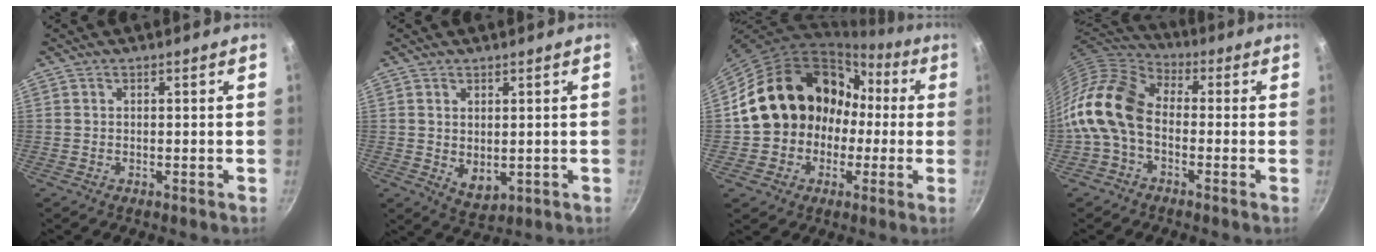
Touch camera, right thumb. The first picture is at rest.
{"total": 4.4, "force": [0.8, 2.8, 3.2], "torque": [-0.046, -0.017, 0.023]}
{"total": 19.2, "force": [0.3, 16.1, 10.4], "torque": [-0.139, 0.069, 0.013]}
{"total": 14.8, "force": [-2.6, 9.9, 10.7], "torque": [-0.196, 0.043, -0.076]}